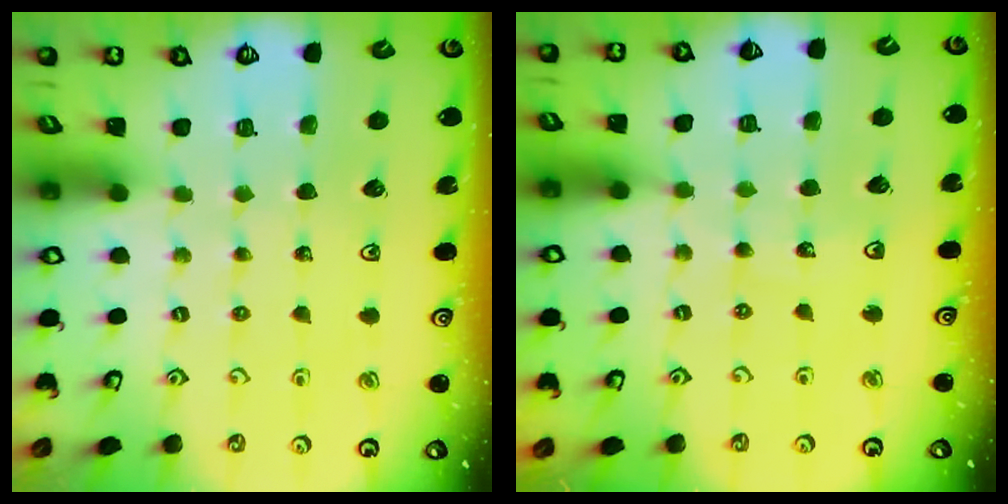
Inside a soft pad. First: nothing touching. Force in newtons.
{"total": 4.3, "press": 3.7, "slide": 2.0}